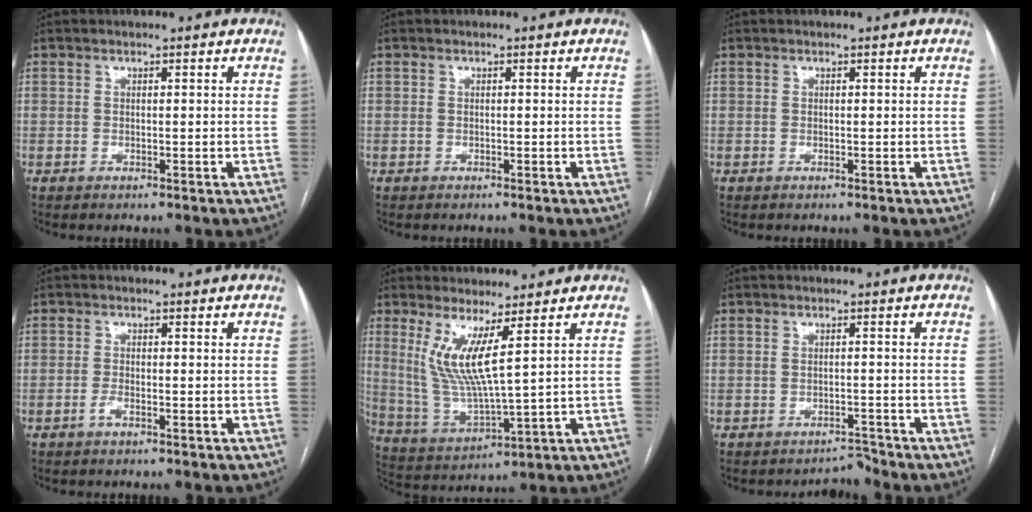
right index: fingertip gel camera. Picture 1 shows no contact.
{"total": 0.0}
{"total": 0.0}
{"total": 1.5, "force": [-0.8, 0.4, 1.2], "torque": [-0.027, -0.001, -0.015]}
{"total": 8.8, "force": [3.6, 0.3, 8.0], "torque": [-0.174, -0.022, 0.079]}
{"total": 1.8, "force": [-1.7, 0.1, -0.5], "torque": [0.013, -0.005, -0.021]}